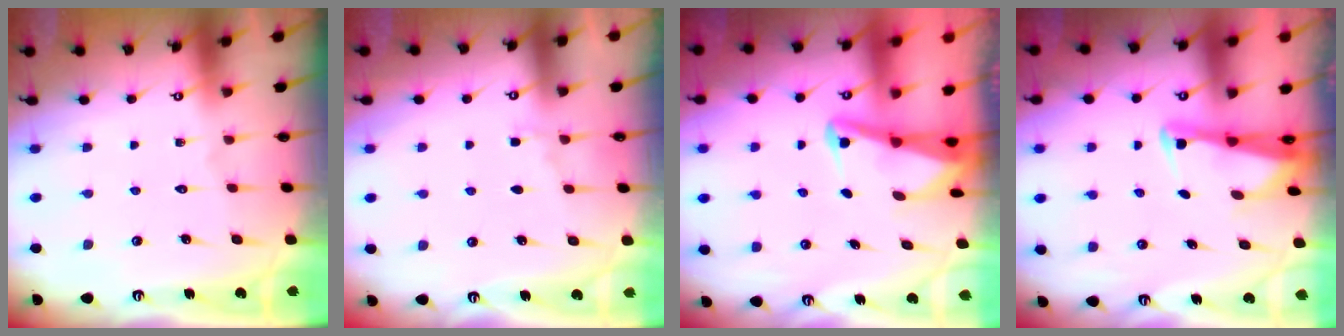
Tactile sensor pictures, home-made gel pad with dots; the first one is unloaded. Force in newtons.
{"total": 2.6, "press": 2.6, "slide": 0.4}
{"total": 2.8, "press": 2.7, "slide": 0.7}
{"total": 2.4, "press": 2.3, "slide": 0.5}